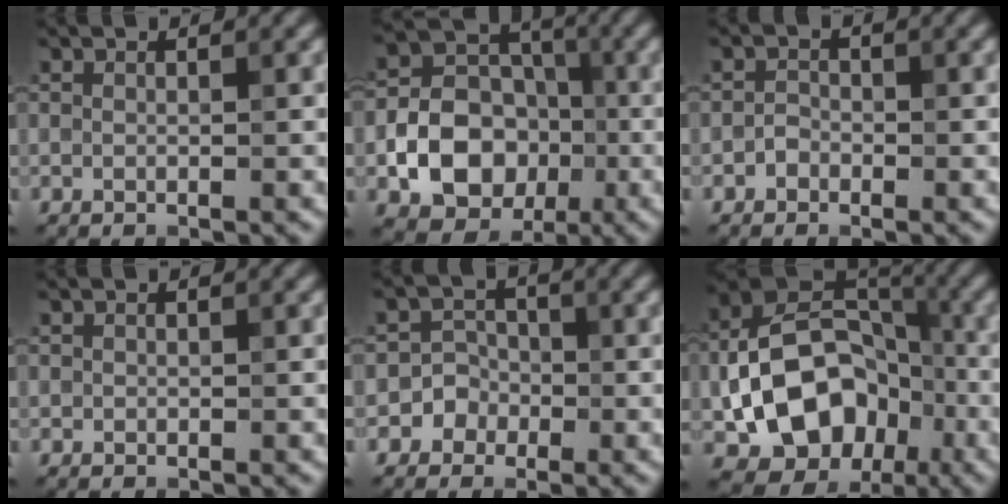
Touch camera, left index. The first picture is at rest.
{"total": 8.2, "force": [-2.3, 6.5, 4.4], "torque": [-0.058, -0.005, -0.049]}
{"total": 1.0, "force": [-0.6, 0.8, 0.3], "torque": [-0.003, 0.002, -0.014]}
{"total": 0.0}
{"total": 2.6, "force": [-1.1, 2.4, 0.1], "torque": [0.033, 0.010, -0.031]}
{"total": 12.3, "force": [-3.1, 9.0, 7.8], "torque": [-0.117, 0.000, -0.062]}